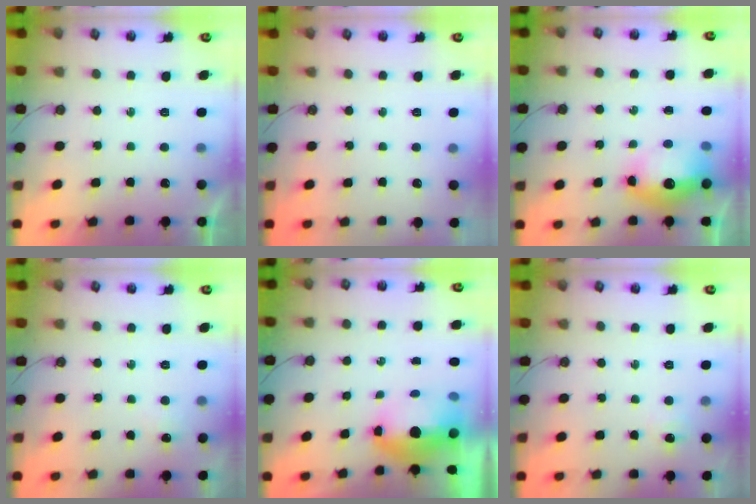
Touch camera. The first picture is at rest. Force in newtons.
{"total": 0.0}
{"total": 13.9, "press": 13.3, "slide": 4.1}
{"total": 4.7, "press": 4.5, "slide": 1.0}
{"total": 7.4, "press": 7.4, "slide": 0.9}
{"total": 4.9, "press": 4.8, "slide": 1.1}